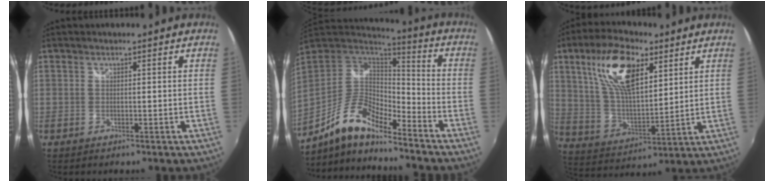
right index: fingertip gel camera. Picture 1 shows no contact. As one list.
[{"total": 14.0, "force": [-10.2, 3.6, 8.8], "torque": [-0.181, -0.001, -0.200]}, {"total": 17.0, "force": [8.1, 7.3, 13.1], "torque": [-0.249, 0.019, 0.159]}]